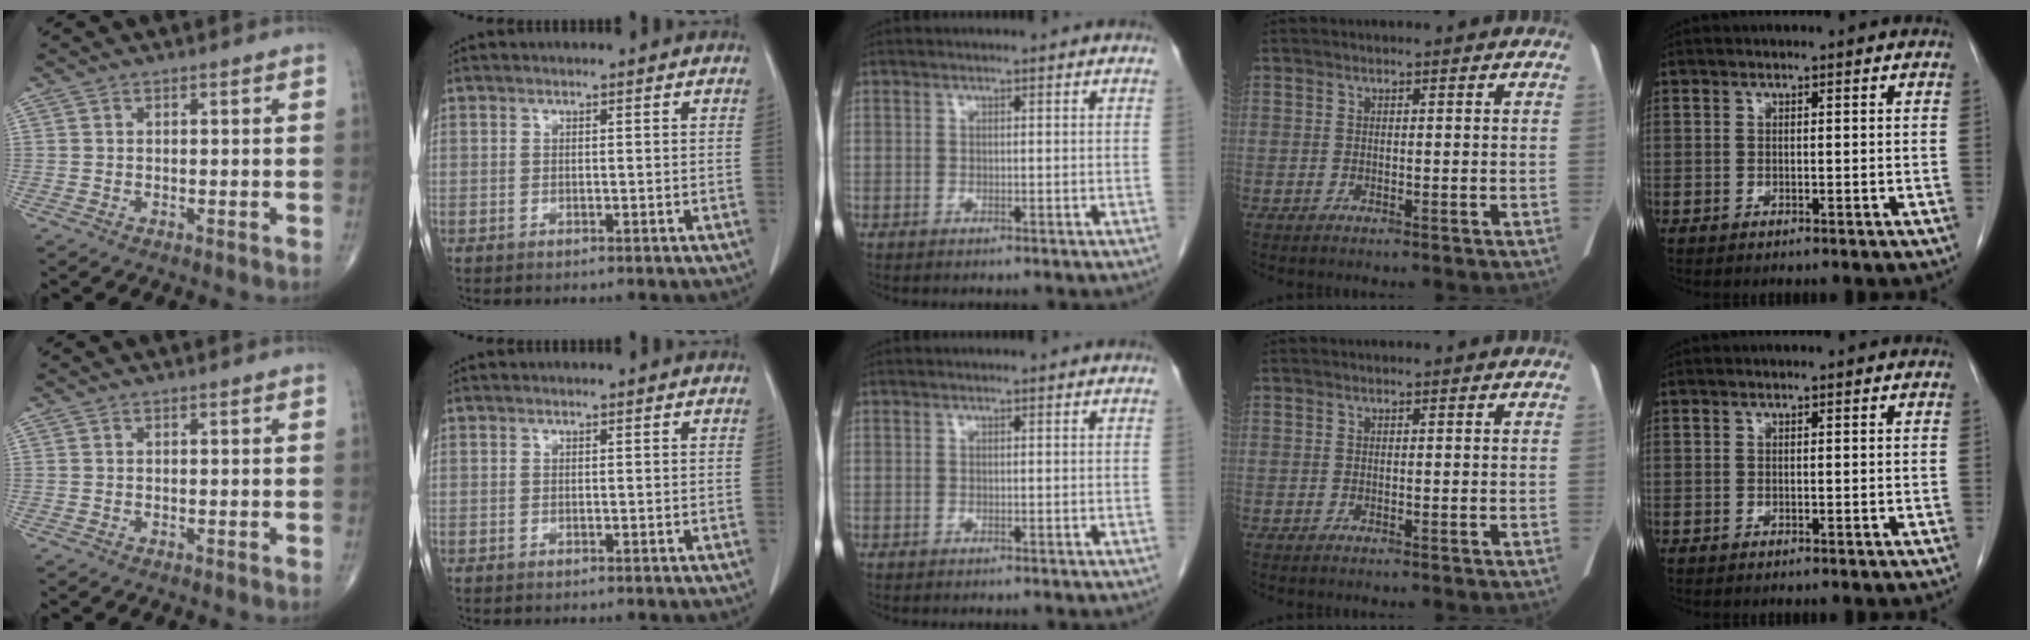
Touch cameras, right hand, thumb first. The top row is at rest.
{}